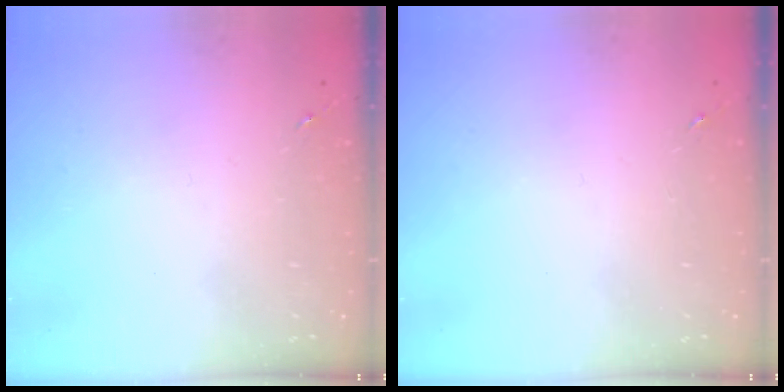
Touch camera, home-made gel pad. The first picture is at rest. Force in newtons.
{"total": 0.0}